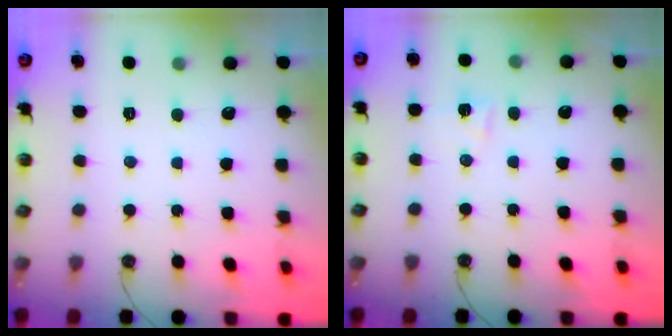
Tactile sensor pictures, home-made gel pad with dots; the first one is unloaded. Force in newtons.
{"total": 4.9, "press": 4.5, "slide": 2.0}